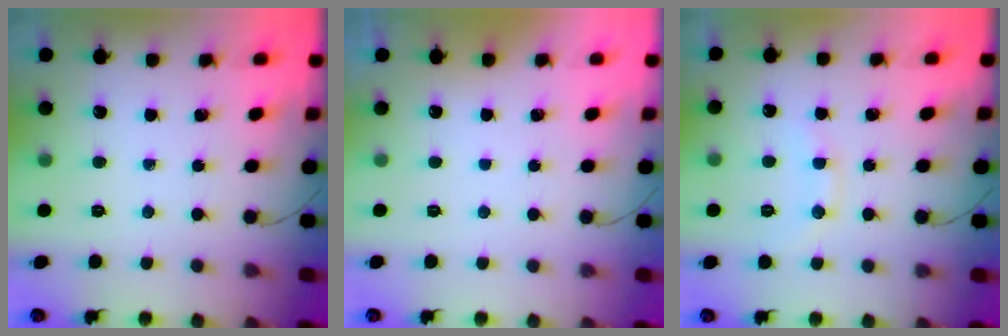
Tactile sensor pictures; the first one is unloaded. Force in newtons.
{"total": 2.9, "press": 2.9, "slide": 0.1}
{"total": 8.6, "press": 8.6, "slide": 1.0}